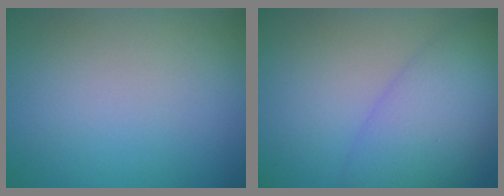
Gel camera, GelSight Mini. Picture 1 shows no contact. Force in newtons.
{"total": 7.4, "press": 7.4, "slide": 0.3}